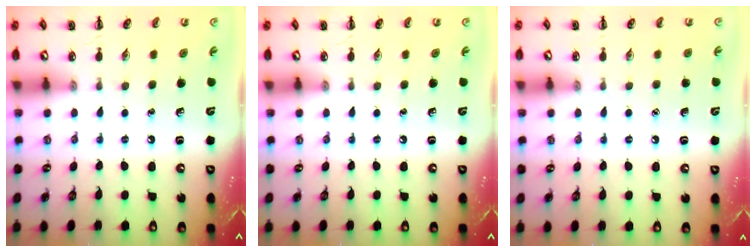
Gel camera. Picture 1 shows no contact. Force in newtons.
{"total": 0.0}
{"total": 1.5, "press": 1.4, "slide": 0.1}